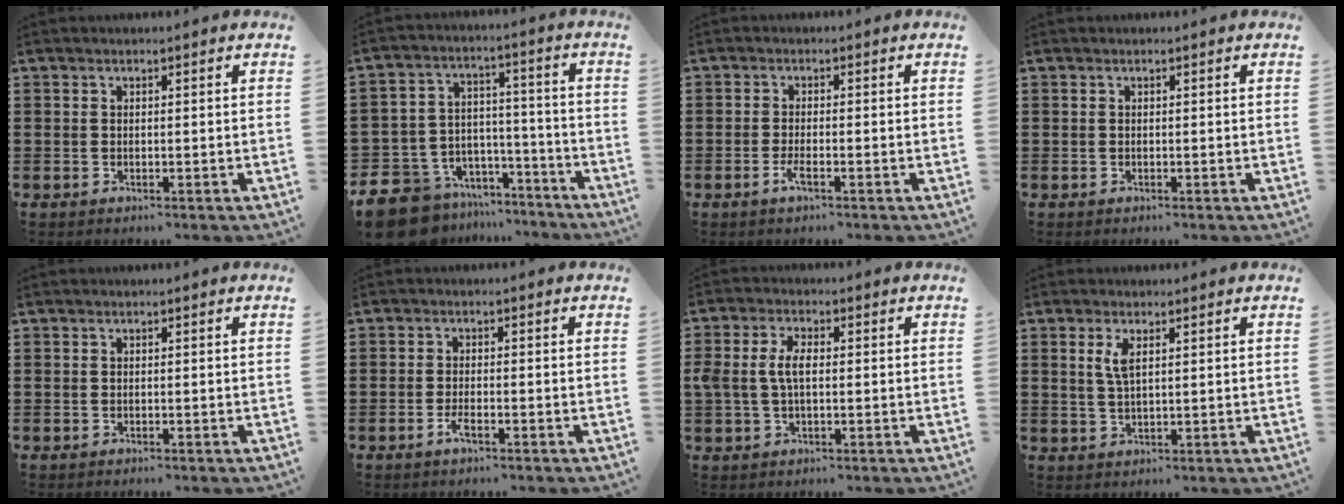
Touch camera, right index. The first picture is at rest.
{"total": 10.4, "force": [-9.1, 4.5, 2.2], "torque": [-0.070, 0.027, -0.176]}
{"total": 2.0, "force": [-1.1, 0.4, 1.7], "torque": [-0.035, -0.004, -0.021]}
{"total": 0.0}
{"total": 0.0}
{"total": 1.9, "force": [-1.2, 0.4, 1.5], "torque": [-0.033, -0.003, -0.023]}
{"total": 4.8, "force": [0.1, 2.4, 4.1], "torque": [-0.103, 0.000, -0.006]}
{"total": 2.9, "force": [1.2, 0.8, 2.5], "torque": [-0.054, 0.004, 0.021]}